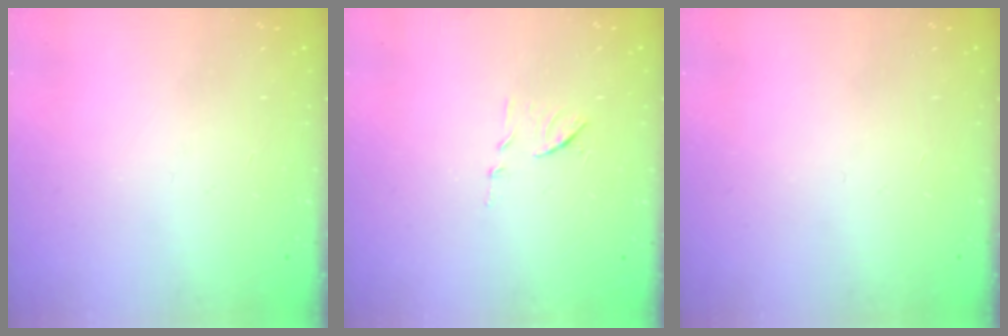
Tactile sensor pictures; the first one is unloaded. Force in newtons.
{"total": 8.2, "press": 8.2, "slide": 0.2}
{"total": 0.0}